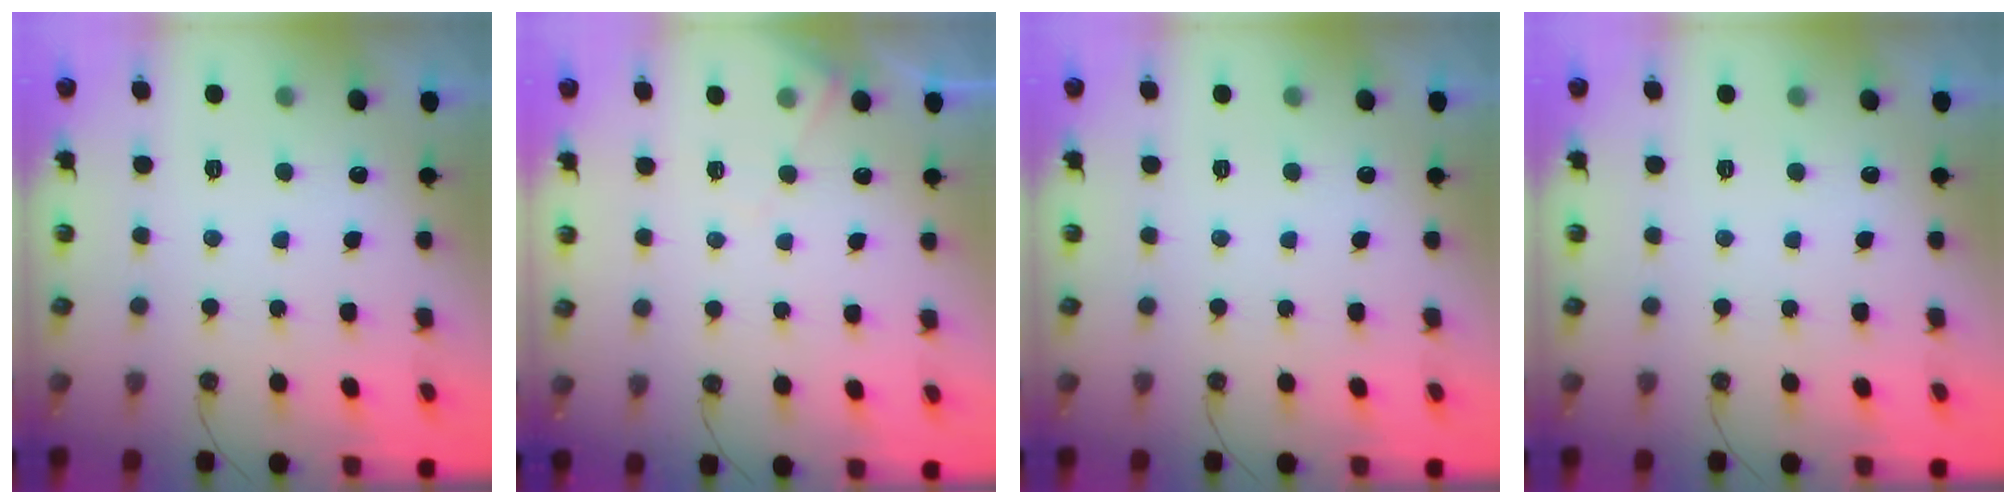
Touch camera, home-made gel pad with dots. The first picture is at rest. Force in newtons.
{"total": 6.1, "press": 6.1, "slide": 0.8}
{"total": 0.0}
{"total": 0.0}